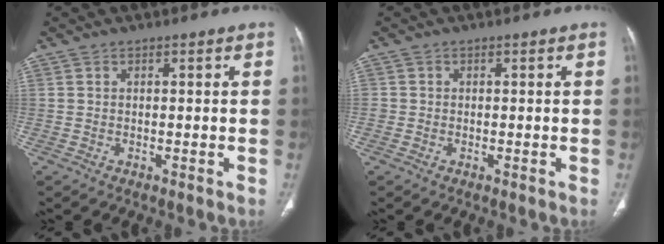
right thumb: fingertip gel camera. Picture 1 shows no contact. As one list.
[{"total": 0.9, "force": [-0.1, 0.9, 0.1], "torque": [0.005, 0.005, -0.003]}]